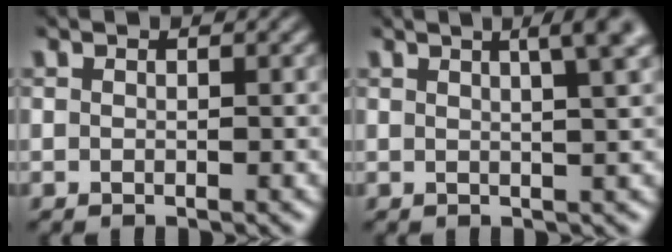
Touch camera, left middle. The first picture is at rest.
{"total": 5.8, "force": [2.8, 2.0, 4.6], "torque": [-0.029, 0.036, 0.007]}